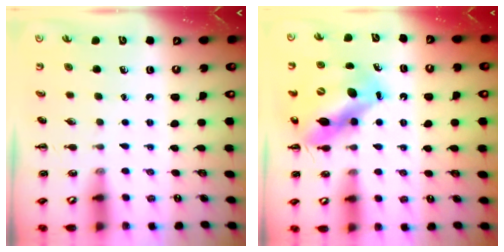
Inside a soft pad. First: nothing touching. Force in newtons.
{"total": 12.0, "press": 11.7, "slide": 2.8}